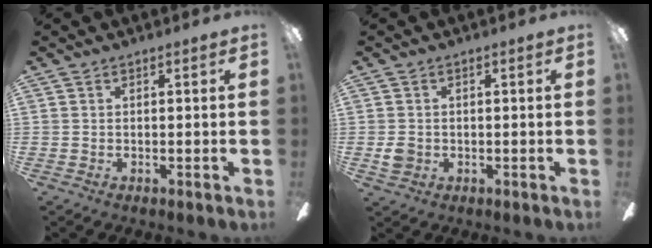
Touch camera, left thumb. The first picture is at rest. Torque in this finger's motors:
{"motor_torque": [0.35, 0.55, 0.10, -0.29, 0.03]}